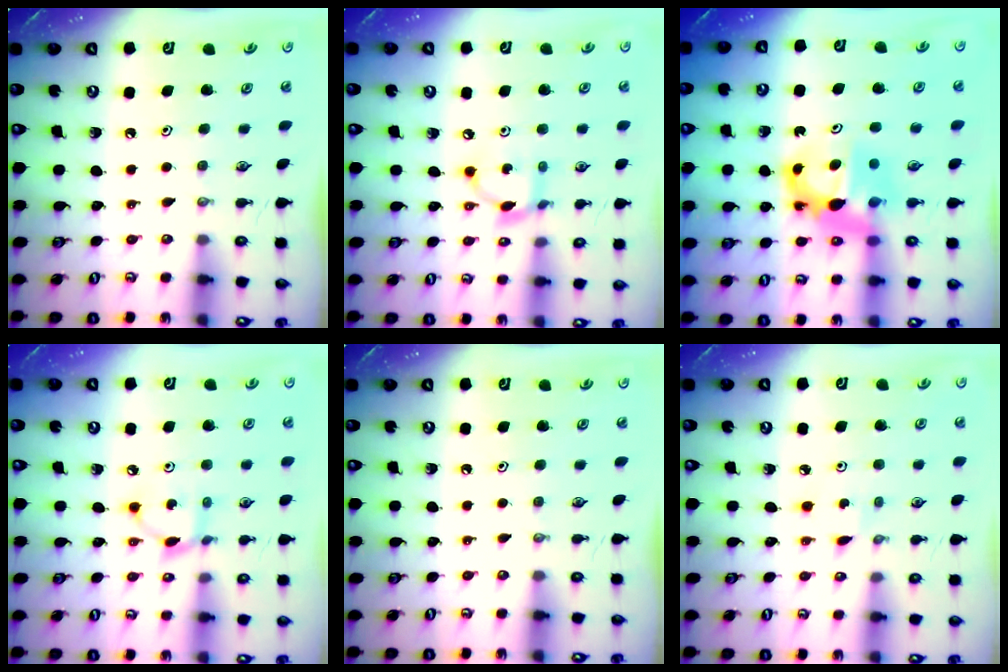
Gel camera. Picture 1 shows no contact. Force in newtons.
{"total": 6.4, "press": 6.4, "slide": 0.2}
{"total": 7.9, "press": 7.9, "slide": 0.5}
{"total": 5.9, "press": 5.9, "slide": 0.1}
{"total": 0.0}
{"total": 2.6, "press": 2.6, "slide": 0.2}